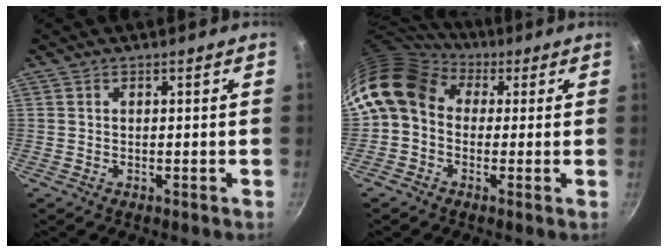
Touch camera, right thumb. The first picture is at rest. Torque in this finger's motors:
{"motor_torque": [0.24, 1.47, 0.67, -0.64, 0.15]}